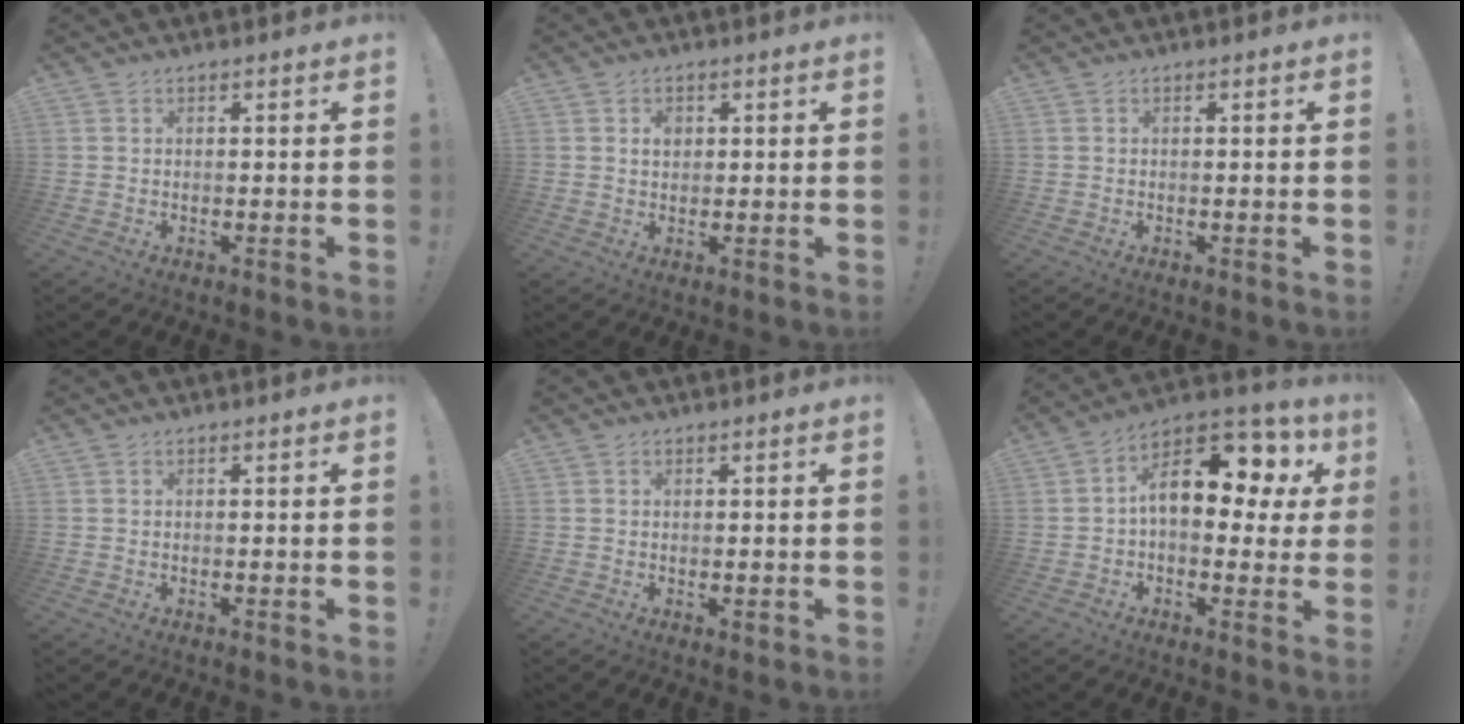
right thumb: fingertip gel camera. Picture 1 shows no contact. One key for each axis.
{"total": 2.3, "fx": 0.5, "fy": 1.9, "fz": 1.3, "tx": -0.004, "ty": -0.005, "tz": 0.004}
{"total": 0.0}
{"total": 0.0}
{"total": 0.6, "fx": 0.3, "fy": 0.5, "fz": 0.3, "tx": 0.002, "ty": -0.001, "tz": 0.004}
{"total": 16.9, "fx": 5.2, "fy": 9.1, "fz": 13.4, "tx": -0.189, "ty": -0.013, "tz": 0.087}